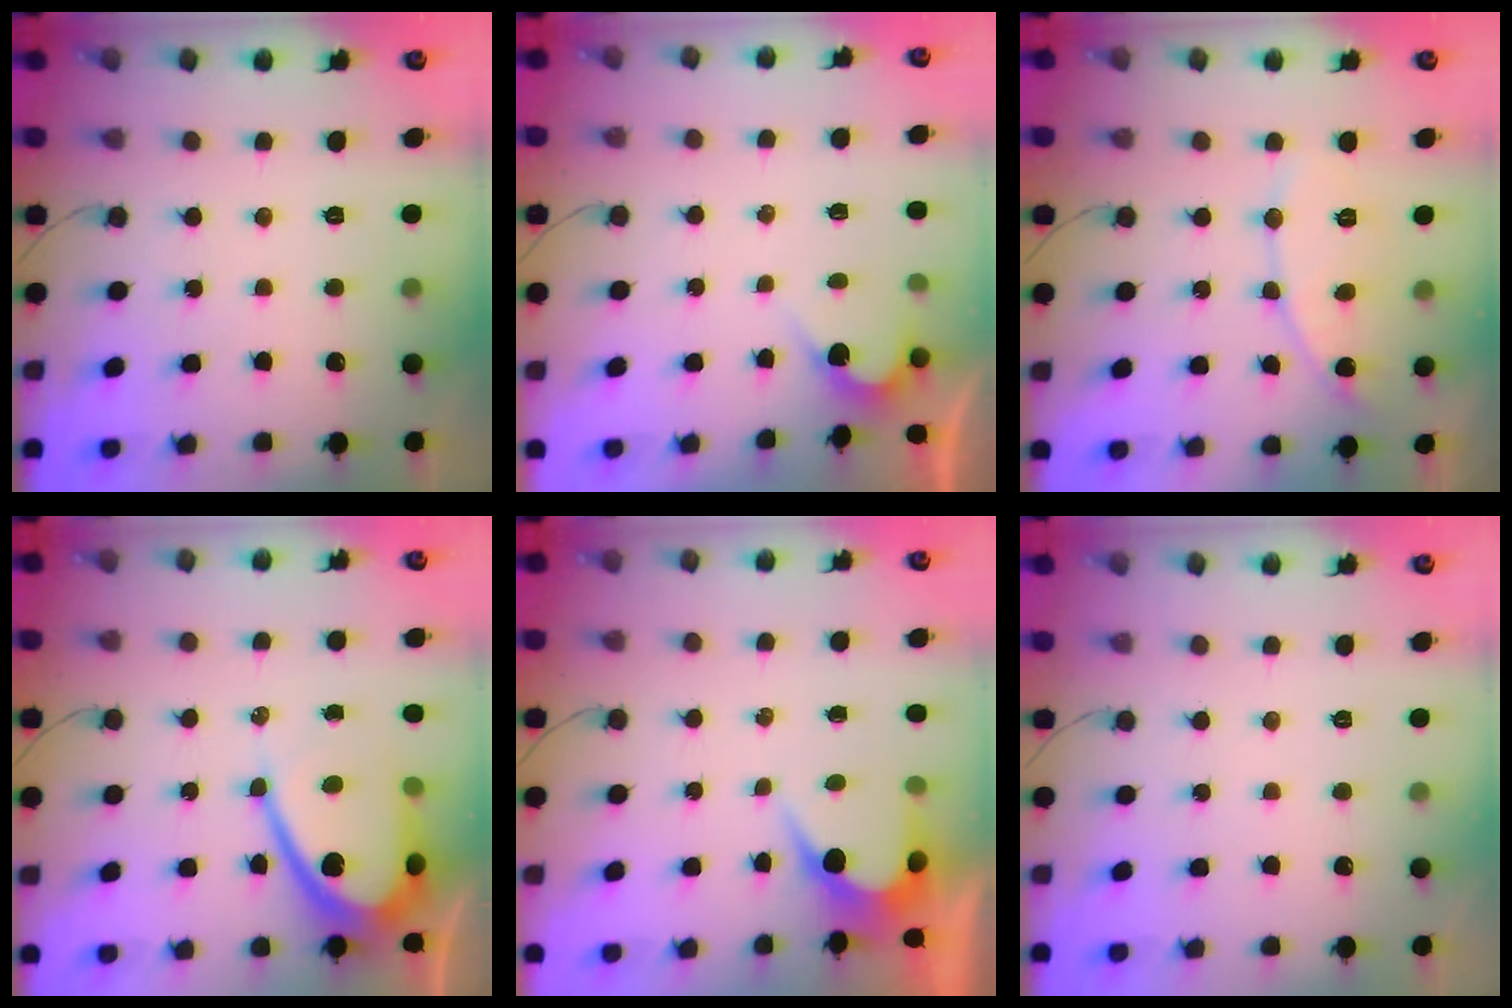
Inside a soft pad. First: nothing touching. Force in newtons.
{"total": 2.4, "press": 2.4, "slide": 0.1}
{"total": 8.1, "press": 8.1, "slide": 0.7}
{"total": 13.2, "press": 13.2, "slide": 1.0}
{"total": 4.0, "press": 4.0, "slide": 0.2}
{"total": 0.0}